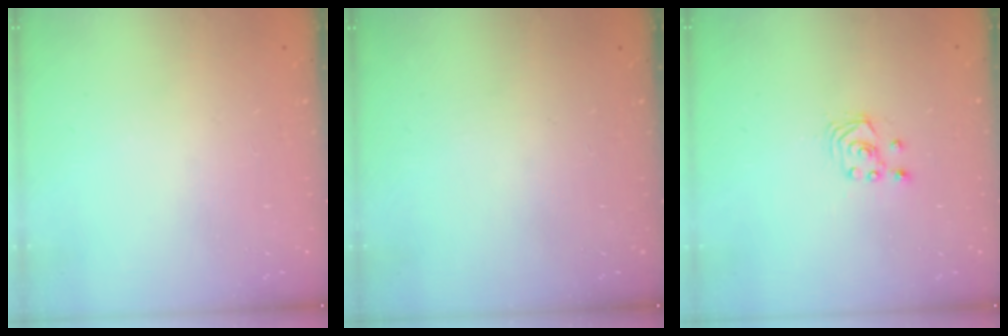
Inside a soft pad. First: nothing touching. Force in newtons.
{"total": 0.0}
{"total": 2.1, "press": 2.1, "slide": 0.3}